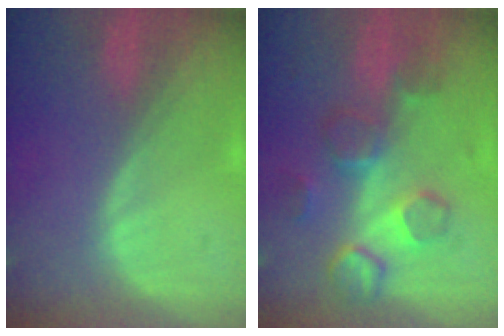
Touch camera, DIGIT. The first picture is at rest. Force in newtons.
{"total": 8.4, "press": 7.7, "slide": 3.4}